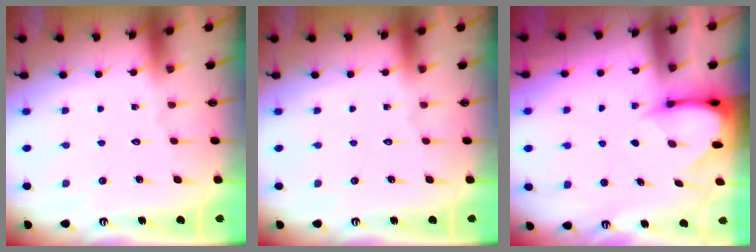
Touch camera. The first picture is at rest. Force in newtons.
{"total": 0.0}
{"total": 3.5, "press": 3.5, "slide": 0.3}